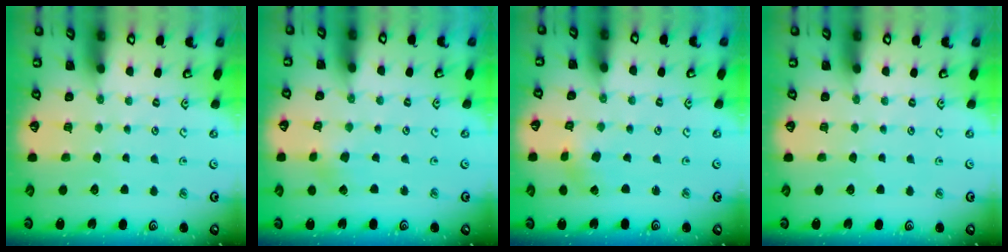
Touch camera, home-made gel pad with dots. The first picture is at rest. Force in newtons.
{"total": 2.3, "press": 2.3, "slide": 0.4}
{"total": 0.5, "press": 0.5, "slide": 0.2}
{"total": 0.0}